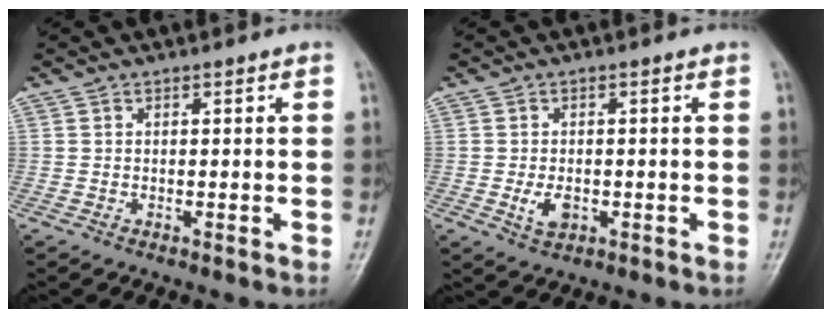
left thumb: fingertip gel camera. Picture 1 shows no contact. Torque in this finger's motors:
{"motor_torque": [0.47, 0.57, 0.52, 0.07, 0.02]}